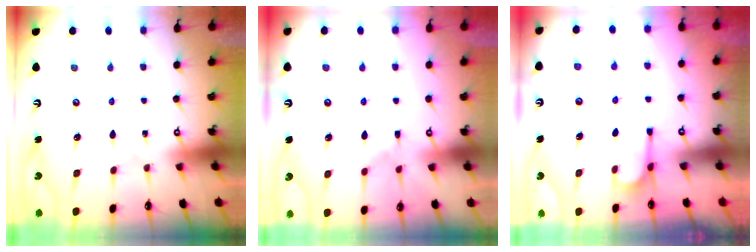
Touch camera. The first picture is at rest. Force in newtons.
{"total": 2.4, "press": 2.1, "slide": 1.1}
{"total": 1.2, "press": 0.4, "slide": 1.1}